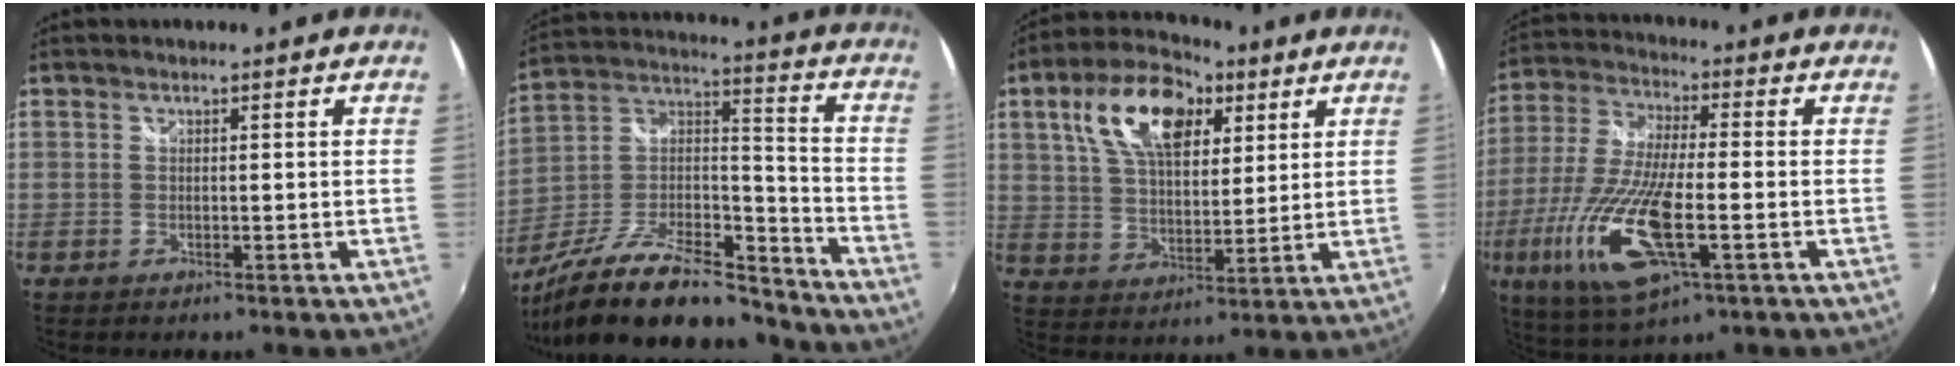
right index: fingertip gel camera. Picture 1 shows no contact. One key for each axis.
{"total": 25.6, "fx": -19.1, "fy": 8.9, "fz": 14.5, "tx": -0.271, "ty": 0.000, "tz": -0.305}
{"total": 15.7, "fx": 7.0, "fy": 8.4, "fz": 11.3, "tx": -0.211, "ty": 0.027, "tz": 0.120}
{"total": 18.7, "fx": -5.9, "fy": 5.8, "fz": 16.8, "tx": -0.357, "ty": -0.031, "tz": -0.112}